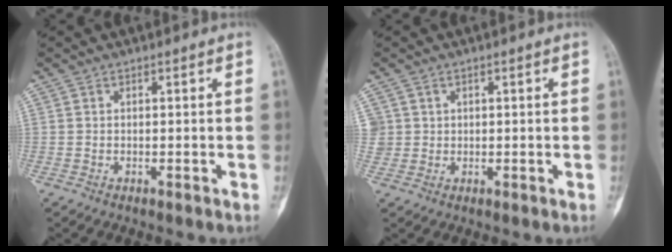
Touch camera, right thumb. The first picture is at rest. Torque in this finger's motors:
{"motor_torque": [-0.03, 0.05, 0.16, 0.16, 0.00]}